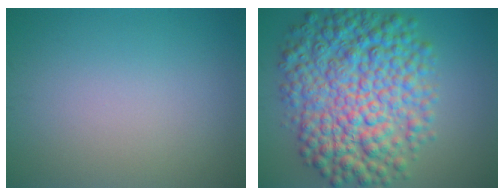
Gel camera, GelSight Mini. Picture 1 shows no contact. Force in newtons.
{"total": 11.3, "press": 11.3, "slide": 0.1}